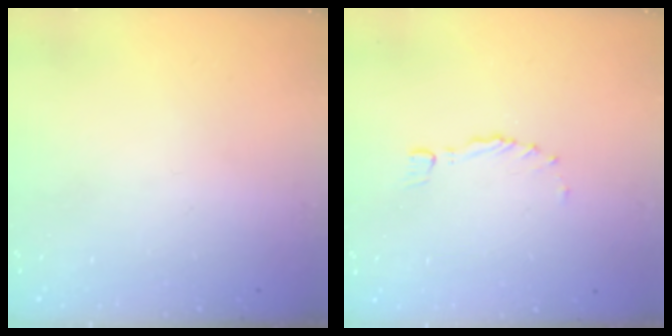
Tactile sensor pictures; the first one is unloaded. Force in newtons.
{"total": 0.0}